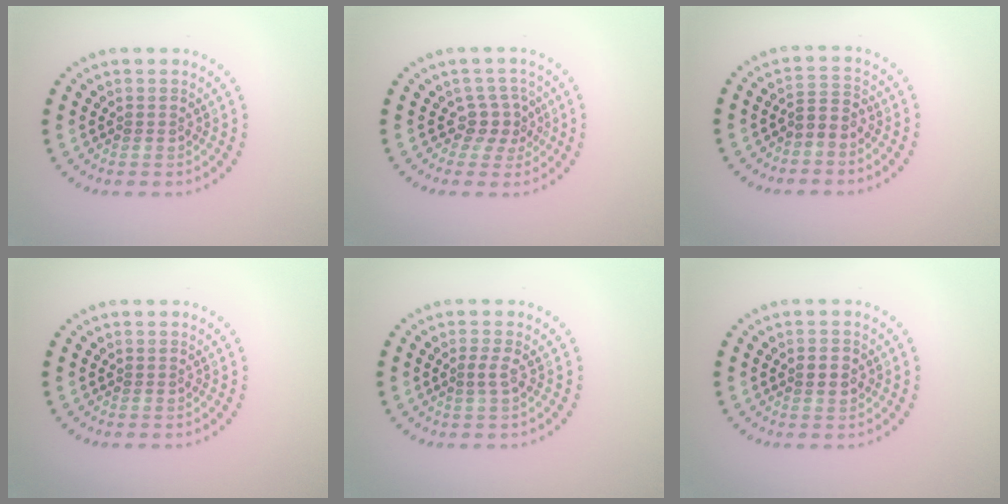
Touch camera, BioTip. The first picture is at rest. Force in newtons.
{"total": 2.1, "press": 1.6, "slide": 1.5}
{"total": 2.1, "press": 1.5, "slide": 1.4}
{"total": 0.0}
{"total": 1.1, "press": 0.9, "slide": 0.6}
{"total": 1.4, "press": 1.4, "slide": 0.1}